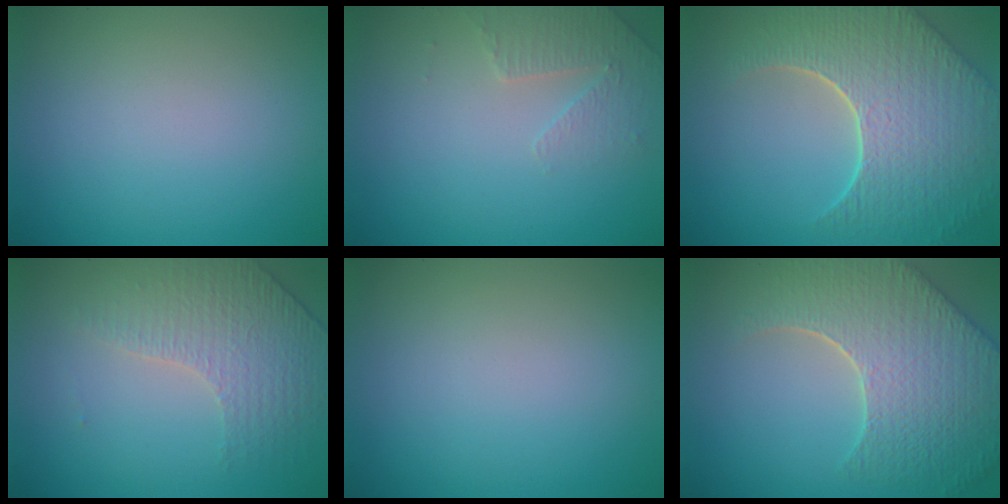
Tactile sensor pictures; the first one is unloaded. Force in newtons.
{"total": 2.3, "press": 2.2, "slide": 0.6}
{"total": 8.8, "press": 6.2, "slide": 6.2}
{"total": 4.4, "press": 3.1, "slide": 3.2}
{"total": 0.0}
{"total": 9.0, "press": 6.3, "slide": 6.4}